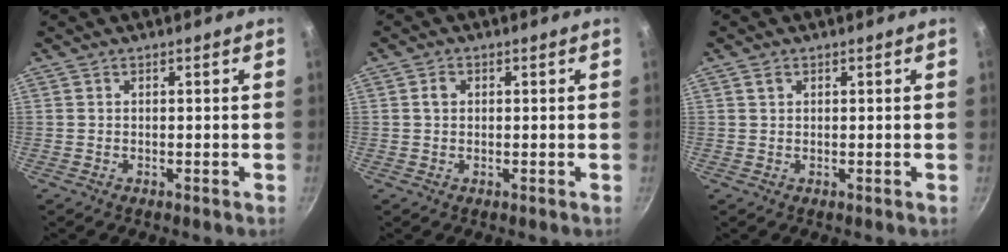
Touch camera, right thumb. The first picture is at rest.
{"total": 1.8, "force": [0.4, 1.5, 1.0], "torque": [-0.012, 0.004, 0.005]}
{"total": 1.4, "force": [0.7, 1.1, 0.7], "torque": [-0.009, 0.001, 0.013]}